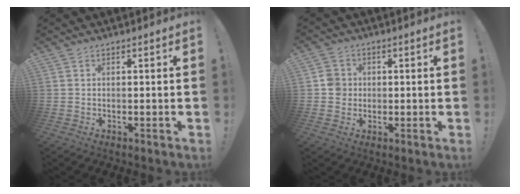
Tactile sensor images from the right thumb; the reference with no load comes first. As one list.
[{"total": 5.1, "force": [-0.2, 4.9, 1.6], "torque": [-0.022, 0.008, -0.005]}]